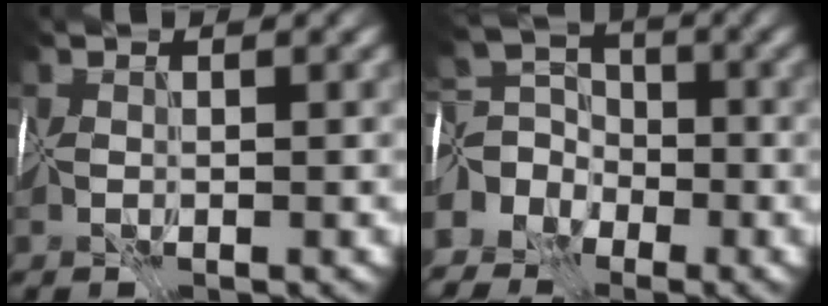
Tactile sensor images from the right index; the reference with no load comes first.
{"total": 5.3, "force": [-2.3, 4.2, 2.2], "torque": [-0.026, 0.006, -0.053]}